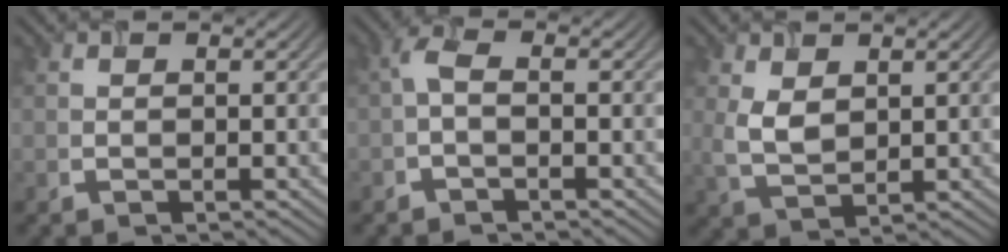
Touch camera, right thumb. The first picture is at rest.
{"total": 2.0, "force": [-0.7, 0.8, 1.7], "torque": [-0.038, 0.005, -0.019]}
{"total": 4.0, "force": [1.2, 2.4, 2.9], "torque": [-0.076, -0.005, 0.030]}